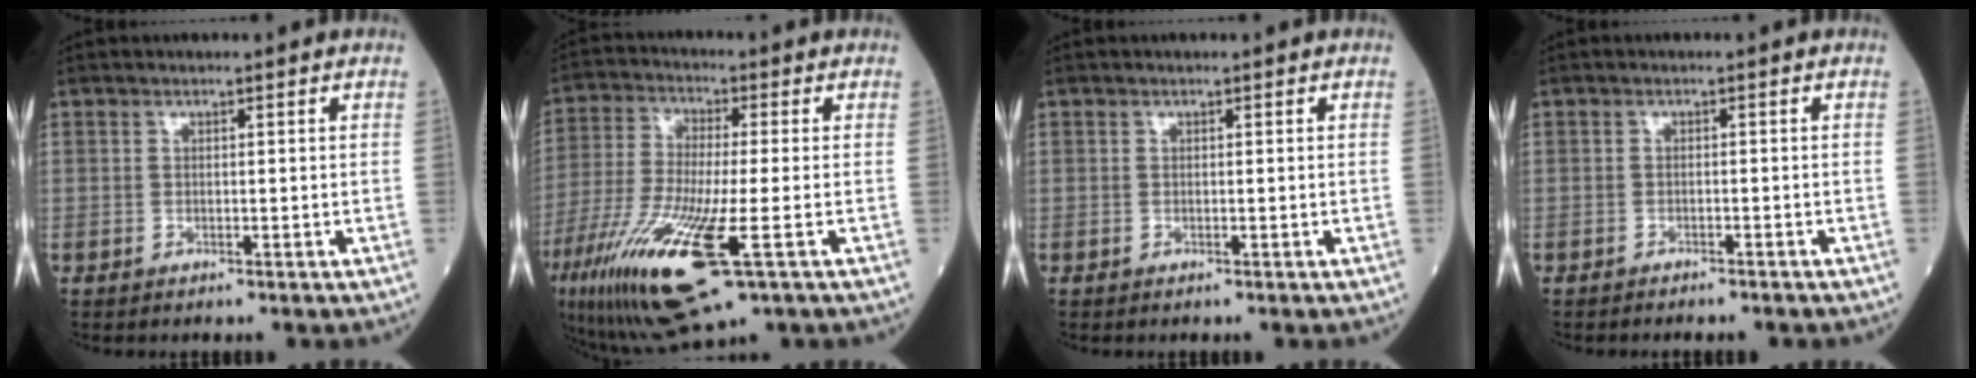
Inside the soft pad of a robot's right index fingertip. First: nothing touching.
{"total": 18.6, "force": [-7.4, 3.4, 16.8], "torque": [-0.361, -0.051, -0.124]}
{"total": 0.0}
{"total": 2.9, "force": [-2.7, 0.6, 1.0], "torque": [-0.014, -0.004, -0.033]}